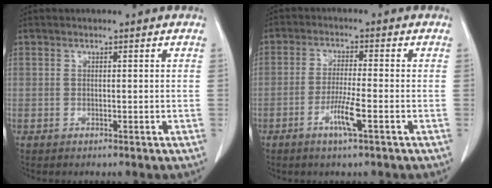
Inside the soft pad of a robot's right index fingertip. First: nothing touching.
{"total": 6.7, "force": [-3.0, 0.1, 6.0], "torque": [-0.115, -0.009, -0.056]}